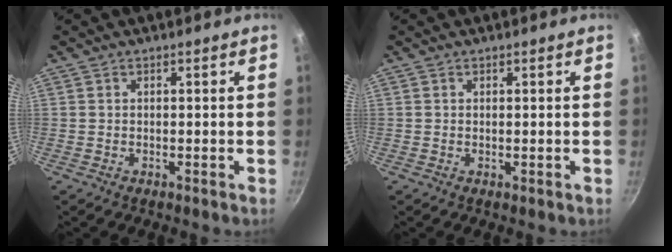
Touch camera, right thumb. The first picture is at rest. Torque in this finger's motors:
{"motor_torque": [0.23, 0.05, -0.22, -0.05, 0.02]}